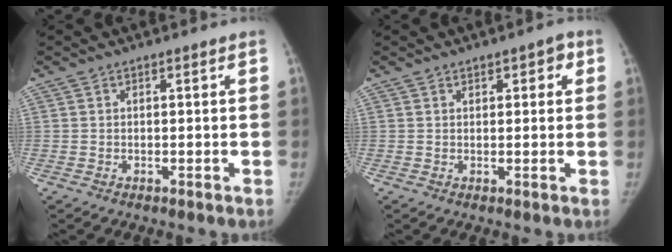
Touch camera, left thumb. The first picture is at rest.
{"total": 2.8, "force": [1.3, 1.6, 2.0], "torque": [-0.005, -0.001, 0.013]}